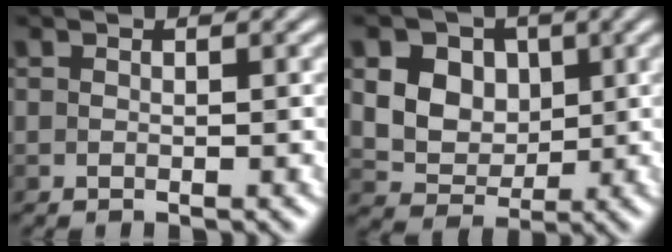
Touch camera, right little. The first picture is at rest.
{"total": 5.7, "force": [0.6, 4.7, 3.2], "torque": [-0.075, 0.004, 0.002]}